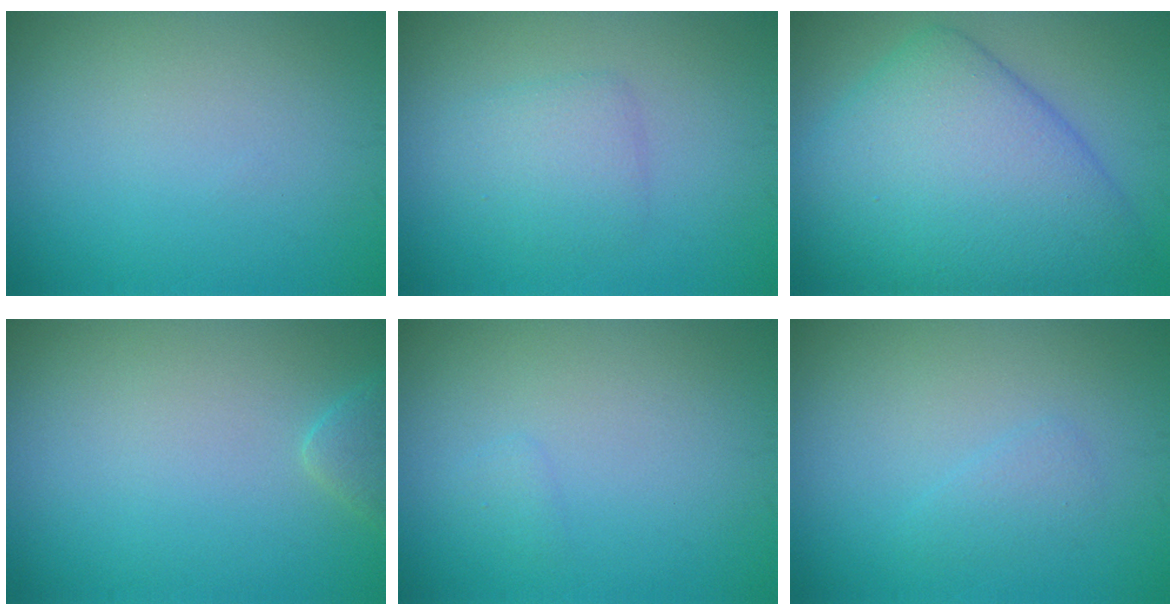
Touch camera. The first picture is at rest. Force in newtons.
{"total": 2.3, "press": 2.3, "slide": 0.1}
{"total": 10.5, "press": 10.5, "slide": 0.1}
{"total": 1.5, "press": 1.5, "slide": 0.1}
{"total": 0.6, "press": 0.6, "slide": 0.0}
{"total": 1.1, "press": 1.1, "slide": 0.1}